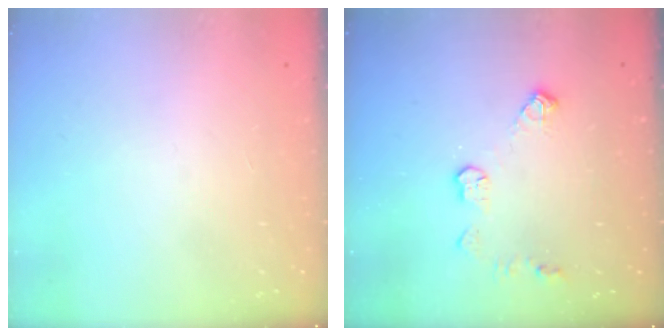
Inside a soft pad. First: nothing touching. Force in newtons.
{"total": 7.1, "press": 7.1, "slide": 0.2}